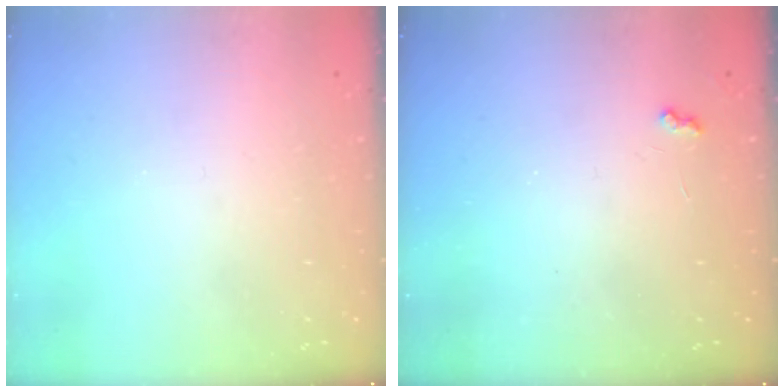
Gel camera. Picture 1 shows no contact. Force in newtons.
{"total": 3.1, "press": 3.0, "slide": 0.4}